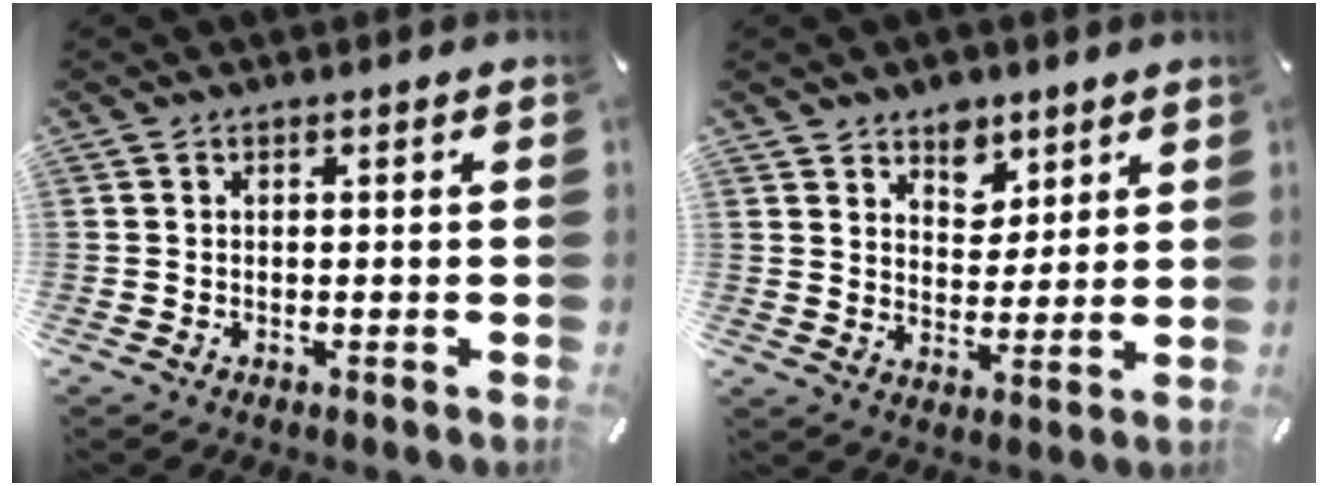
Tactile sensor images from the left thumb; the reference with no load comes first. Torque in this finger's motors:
{"motor_torque": [0.29, -0.53, 0.14, 0.10, 0.01]}